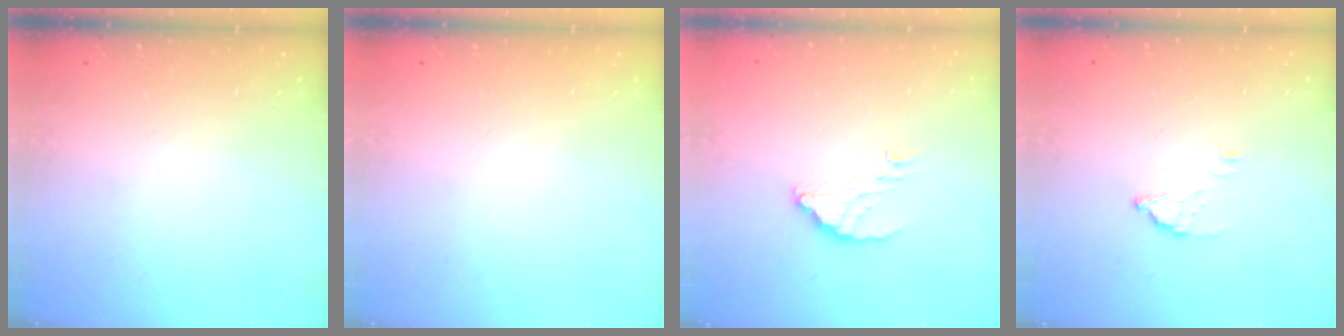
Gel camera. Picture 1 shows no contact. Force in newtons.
{"total": 0.0}
{"total": 3.7, "press": 3.7, "slide": 0.1}
{"total": 3.0, "press": 3.0, "slide": 0.1}